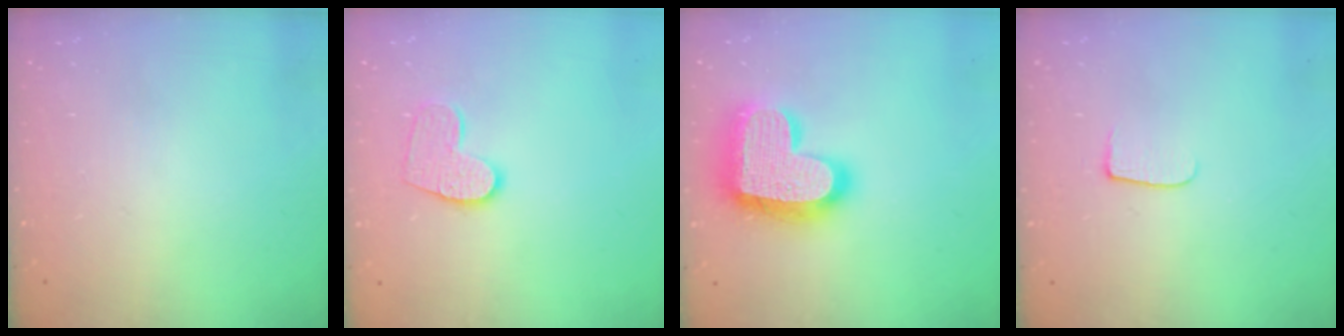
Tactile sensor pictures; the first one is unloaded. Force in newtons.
{"total": 9.9, "press": 9.9, "slide": 0.7}
{"total": 20.8, "press": 20.7, "slide": 1.5}
{"total": 6.5, "press": 6.5, "slide": 0.7}